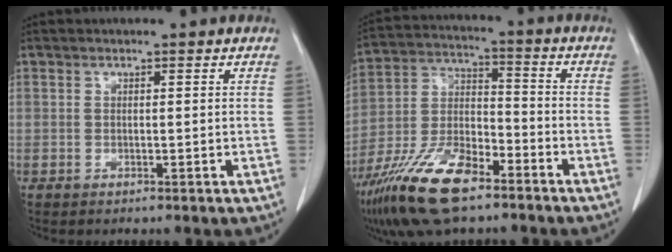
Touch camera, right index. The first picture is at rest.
{"total": 15.4, "force": [-10.2, 5.0, 10.3], "torque": [-0.210, -0.008, -0.189]}